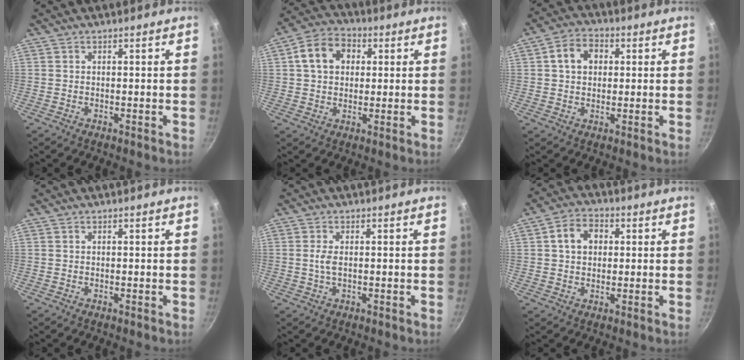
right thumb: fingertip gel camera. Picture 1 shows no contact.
{"total": 9.8, "force": [2.2, 7.6, 5.7], "torque": [-0.071, 0.016, 0.023]}
{"total": 6.9, "force": [1.5, 5.4, 4.0], "torque": [-0.046, 0.011, 0.015]}
{"total": 0.0}
{"total": 2.2, "force": [0.1, 1.0, 1.9], "torque": [-0.044, 0.000, 0.001]}
{"total": 6.7, "force": [1.3, 5.2, 4.0], "torque": [-0.044, 0.012, 0.013]}